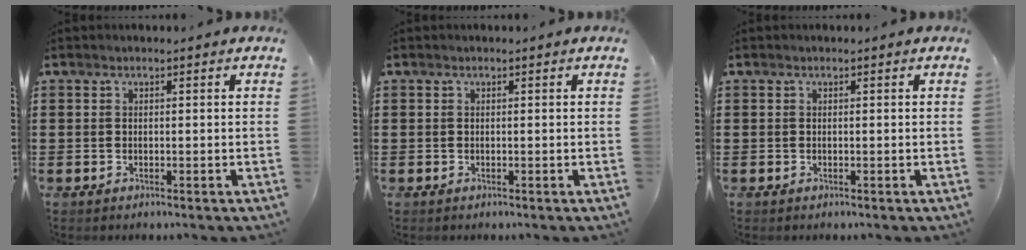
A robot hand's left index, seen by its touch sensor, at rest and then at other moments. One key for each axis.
{"total": 0.0}
{"total": 0.0}